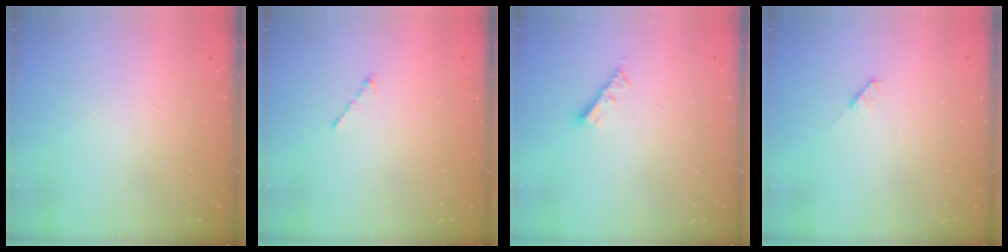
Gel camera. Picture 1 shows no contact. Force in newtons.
{"total": 0.0}
{"total": 4.2, "press": 4.2, "slide": 0.3}
{"total": 3.0, "press": 3.0, "slide": 0.2}